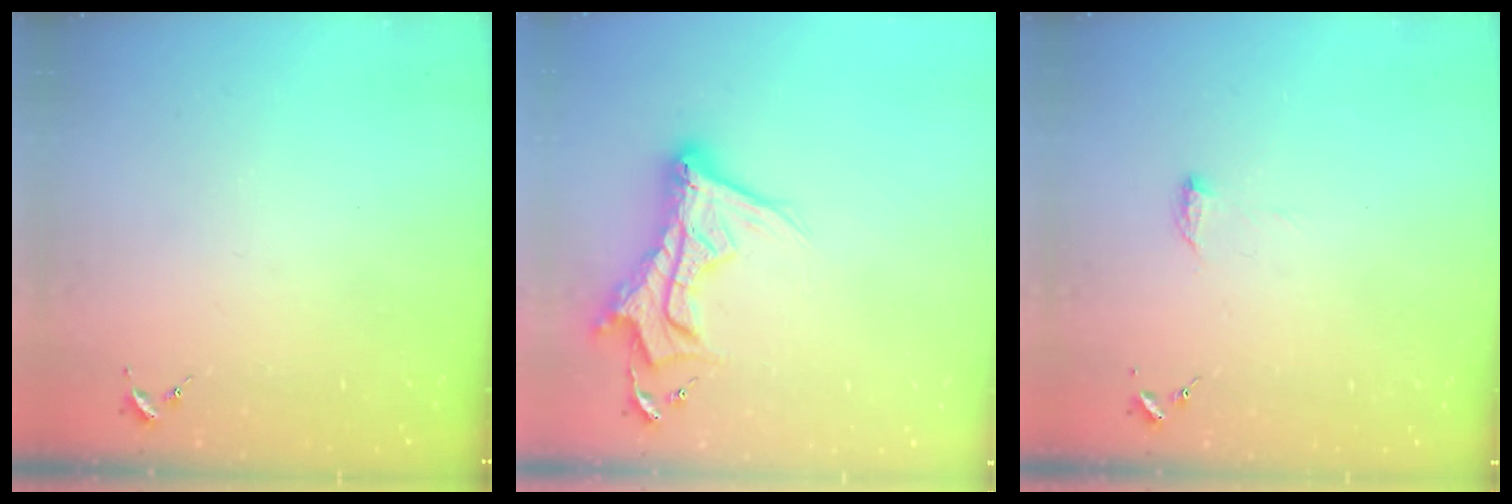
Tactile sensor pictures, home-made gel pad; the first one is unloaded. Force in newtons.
{"total": 16.2, "press": 16.1, "slide": 1.7}
{"total": 5.5, "press": 5.5, "slide": 0.7}